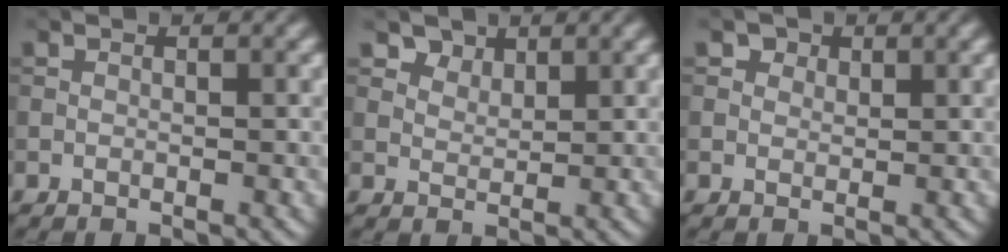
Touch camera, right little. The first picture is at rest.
{"total": 2.3, "force": [1.8, 1.3, 0.6], "torque": [-0.021, -0.018, 0.045]}
{"total": 1.9, "force": [1.2, 1.3, 0.6], "torque": [-0.011, -0.008, 0.016]}